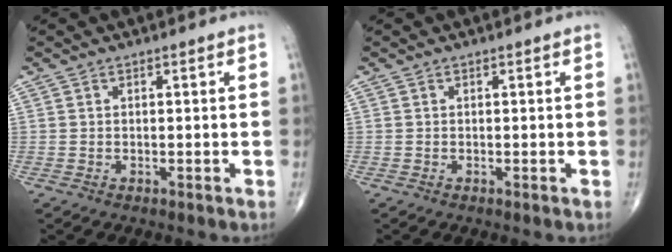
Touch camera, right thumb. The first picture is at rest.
{"total": 0.0}